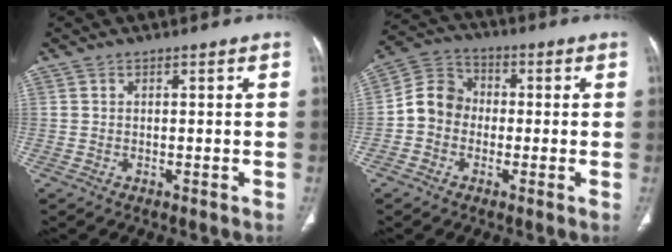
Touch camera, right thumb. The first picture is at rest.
{"total": 8.1, "force": [-1.3, 7.1, 3.7], "torque": [-0.049, 0.032, -0.039]}